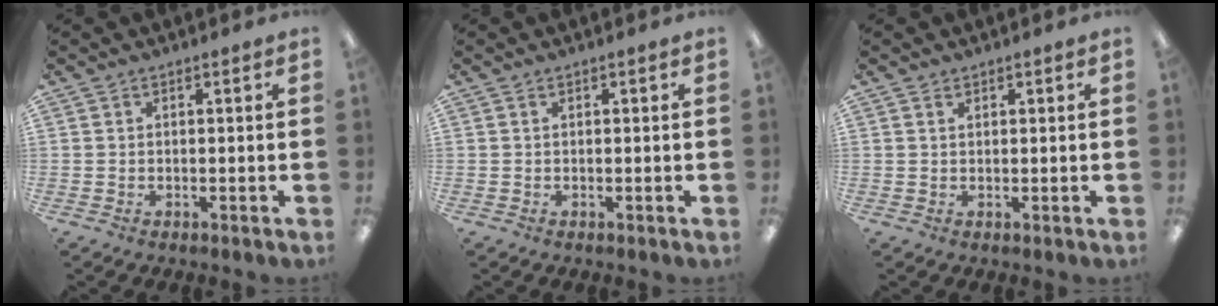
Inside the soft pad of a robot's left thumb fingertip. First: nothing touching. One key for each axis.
{"total": 0.0}
{"total": 0.9, "fx": 0.6, "fy": 0.6, "fz": 0.4, "tx": -0.009, "ty": 0.002, "tz": 0.012}